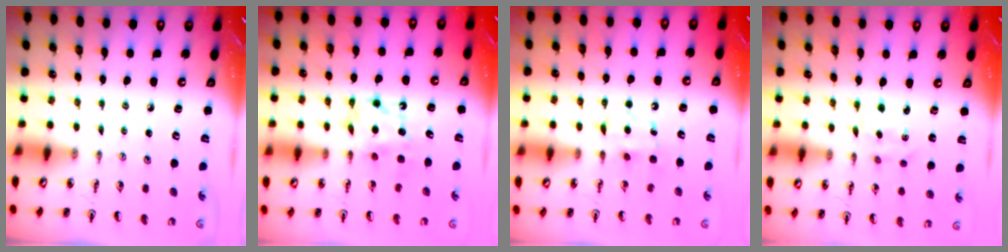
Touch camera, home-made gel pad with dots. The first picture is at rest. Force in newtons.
{"total": 6.9, "press": 6.9, "slide": 0.6}
{"total": 5.9, "press": 5.8, "slide": 0.6}
{"total": 2.3, "press": 2.1, "slide": 0.8}